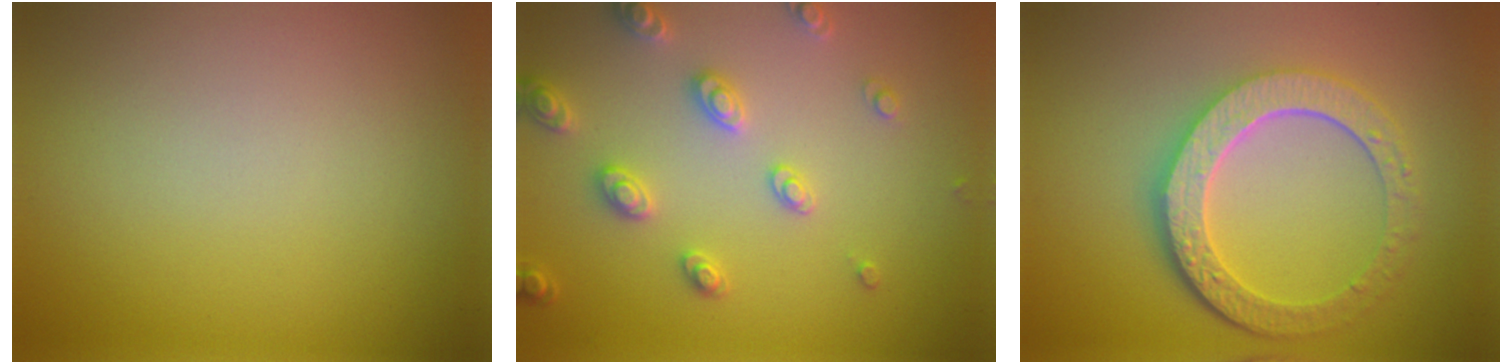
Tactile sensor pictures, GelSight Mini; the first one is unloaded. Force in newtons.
{"total": 3.4, "press": 3.2, "slide": 1.0}
{"total": 6.3, "press": 4.6, "slide": 4.2}